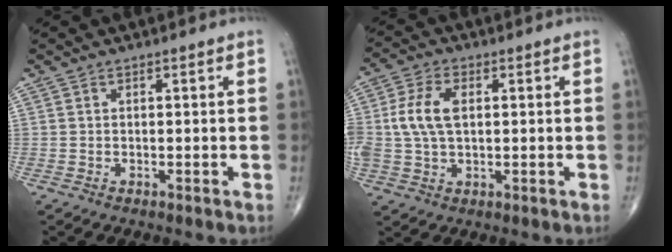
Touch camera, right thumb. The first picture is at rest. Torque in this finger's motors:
{"motor_torque": [0.73, 0.70, 1.13, 0.30, 0.31]}